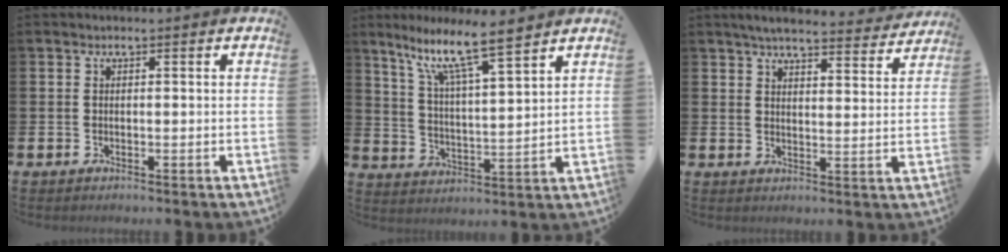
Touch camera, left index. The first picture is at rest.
{"total": 9.8, "force": [8.0, 1.1, 5.6], "torque": [-0.128, -0.042, 0.136]}
{"total": 5.2, "force": [5.0, 0.5, 1.5], "torque": [-0.032, -0.032, 0.084]}